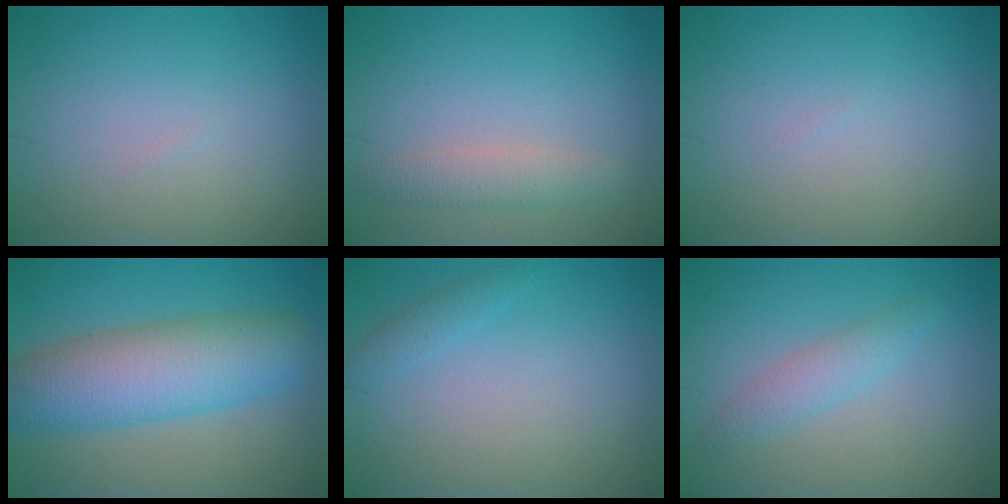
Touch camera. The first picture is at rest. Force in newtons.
{"total": 2.1, "press": 2.1, "slide": 0.0}
{"total": 0.0}
{"total": 8.4, "press": 8.4, "slide": 0.2}
{"total": 1.2, "press": 1.2, "slide": 0.1}
{"total": 2.1, "press": 2.1, "slide": 0.2}